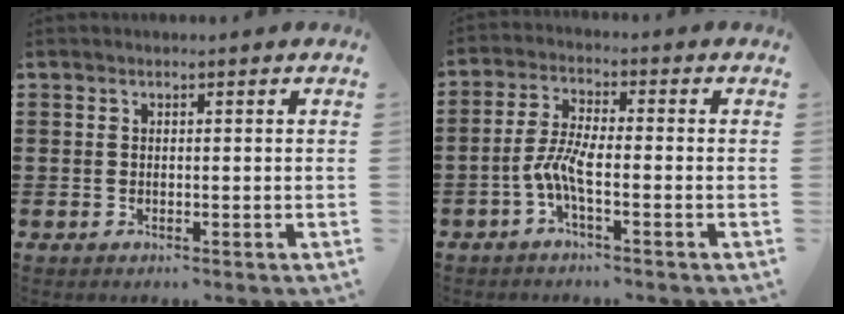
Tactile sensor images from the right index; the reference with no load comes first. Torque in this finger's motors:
{"motor_torque": [2.14, 0.00, 0.19, 0.05]}